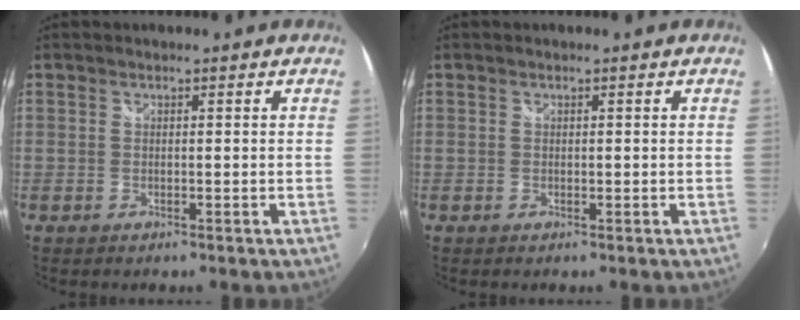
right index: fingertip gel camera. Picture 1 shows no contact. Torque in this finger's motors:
{"motor_torque": [0.99, 1.14, 0.00, 0.01]}